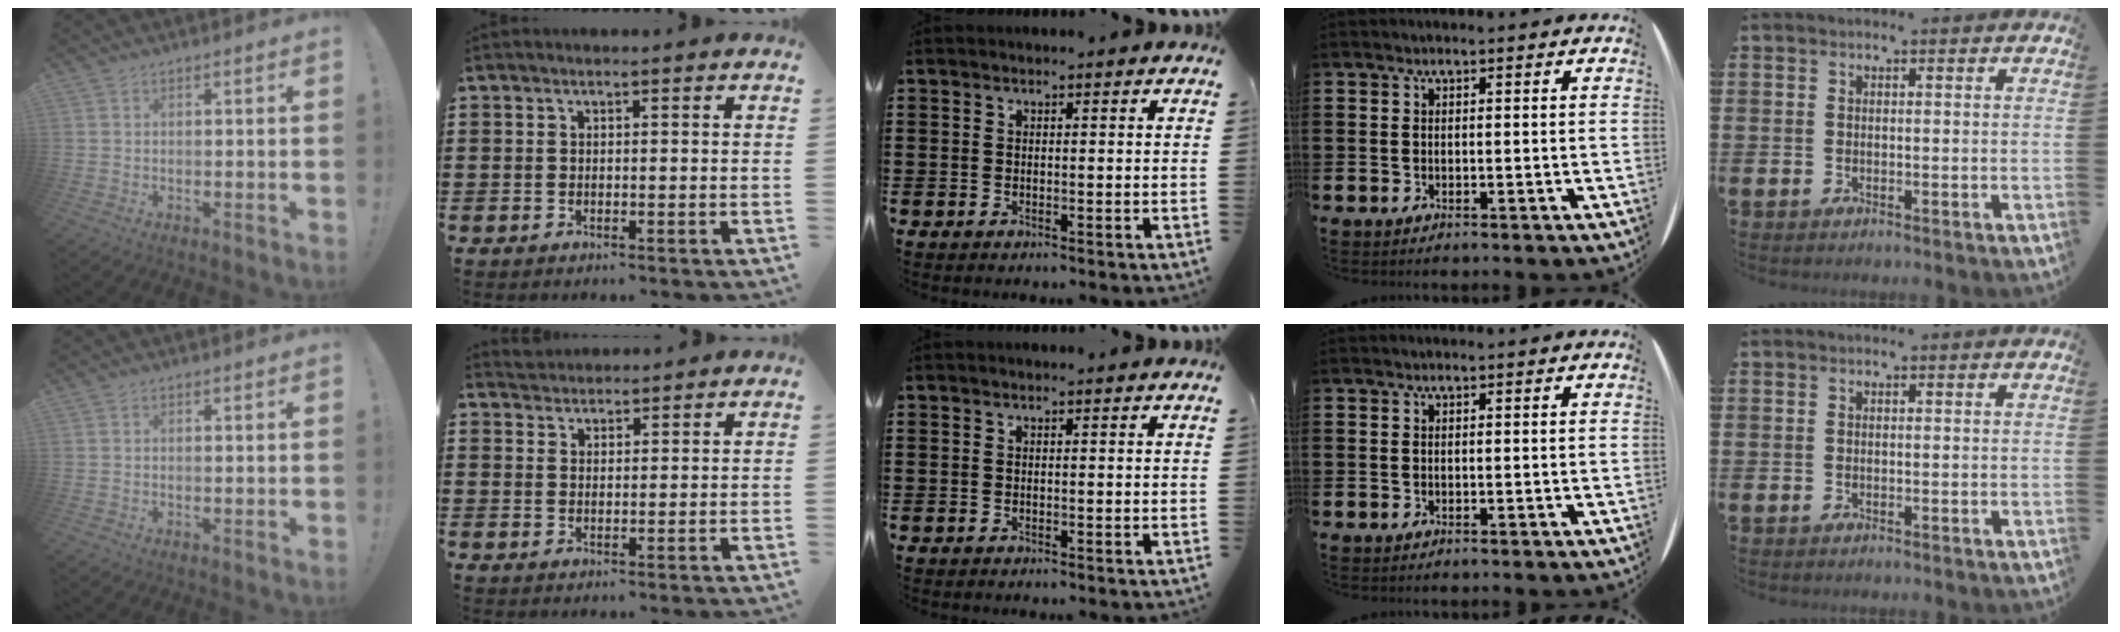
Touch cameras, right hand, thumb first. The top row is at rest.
{"index": {"total": 1.9, "force": [1.8, 0.3, -0.6], "torque": [0.006, 0.004, 0.038]}}